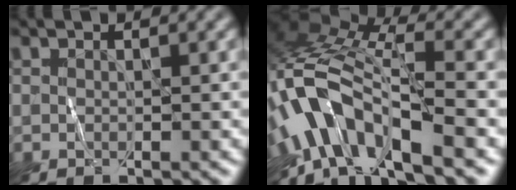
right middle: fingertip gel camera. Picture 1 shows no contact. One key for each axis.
{"total": 9.6, "fx": -5.6, "fy": 3.4, "fz": 7.1, "tx": -0.123, "ty": 0.013, "tz": -0.112}